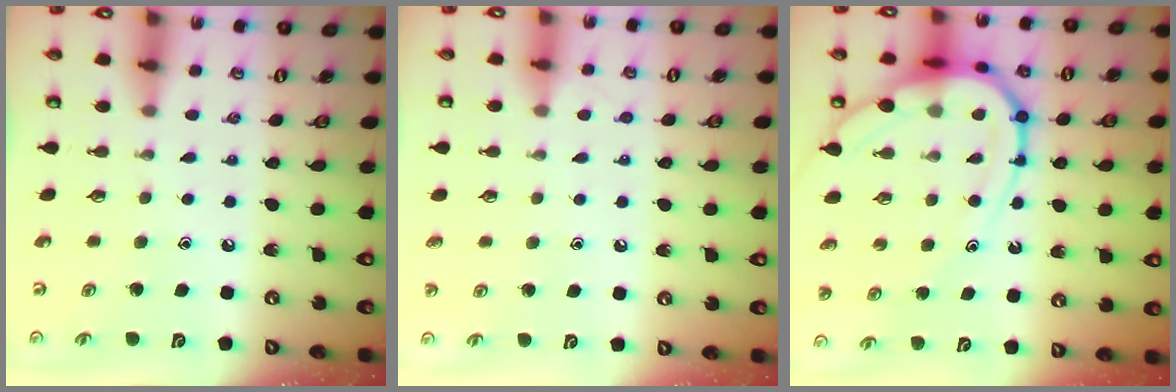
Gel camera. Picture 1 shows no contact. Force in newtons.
{"total": 3.0, "press": 3.0, "slide": 0.3}
{"total": 14.3, "press": 14.2, "slide": 1.4}